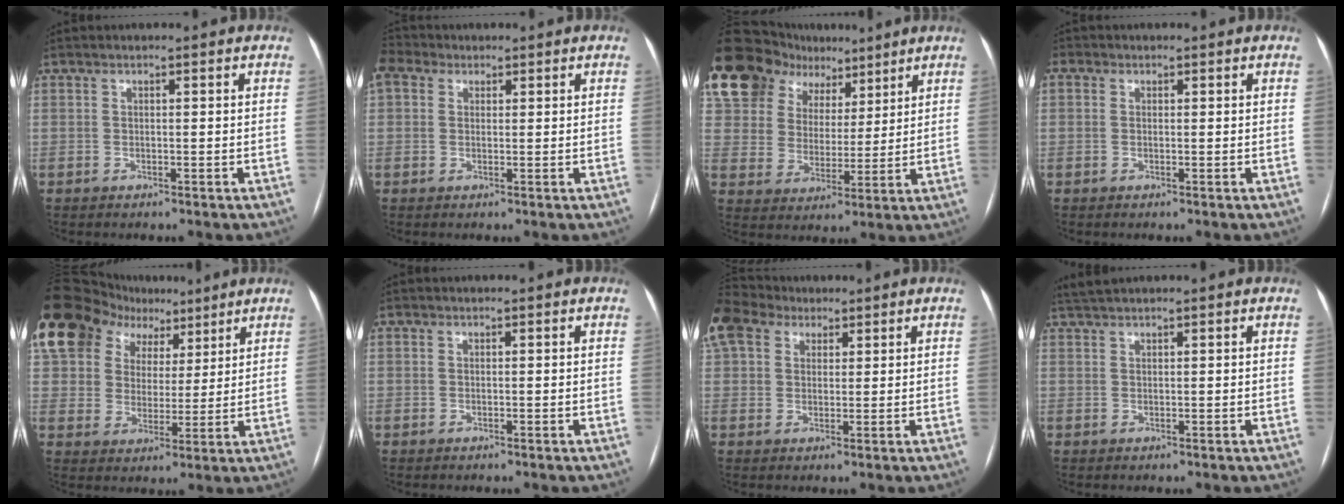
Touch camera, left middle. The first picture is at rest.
{"total": 4.5, "force": [2.3, 3.1, 2.2], "torque": [-0.058, 0.033, 0.048]}
{"total": 24.2, "force": [16.0, 15.4, 9.8], "torque": [-0.259, 0.080, 0.290]}
{"total": 1.1, "force": [0.2, 0.9, 0.6], "torque": [-0.019, 0.007, 0.003]}
{"total": 20.1, "force": [12.5, 13.2, 8.5], "torque": [-0.198, 0.083, 0.222]}
{"total": 0.0}
{"total": 10.6, "force": [6.8, 6.9, 4.3], "torque": [-0.118, 0.053, 0.132]}
{"total": 2.3, "force": [2.1, 0.0, 1.0], "torque": [-0.025, 0.018, 0.045]}